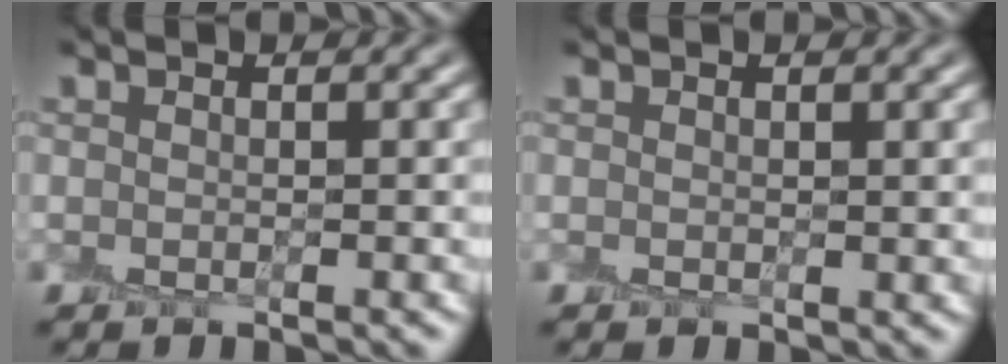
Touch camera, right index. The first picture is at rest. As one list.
[{"total": 0.5, "force": [0.3, 0.3, 0.2], "torque": [-0.003, -0.001, 0.004]}]